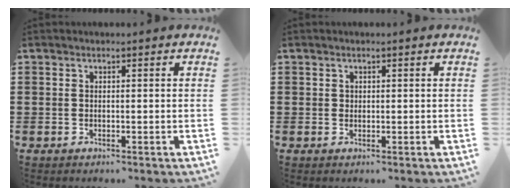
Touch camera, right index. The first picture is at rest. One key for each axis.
{"total": 0.6, "fx": 0.3, "fy": 0.5, "fz": 0.1, "tx": -0.003, "ty": 0.003, "tz": 0.005}